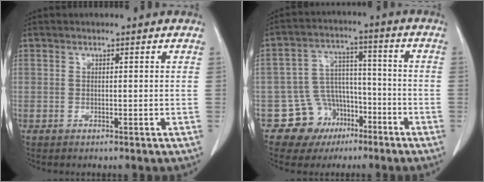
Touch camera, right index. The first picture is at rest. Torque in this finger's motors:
{"motor_torque": [0.06, -0.13, -0.27, -0.10]}